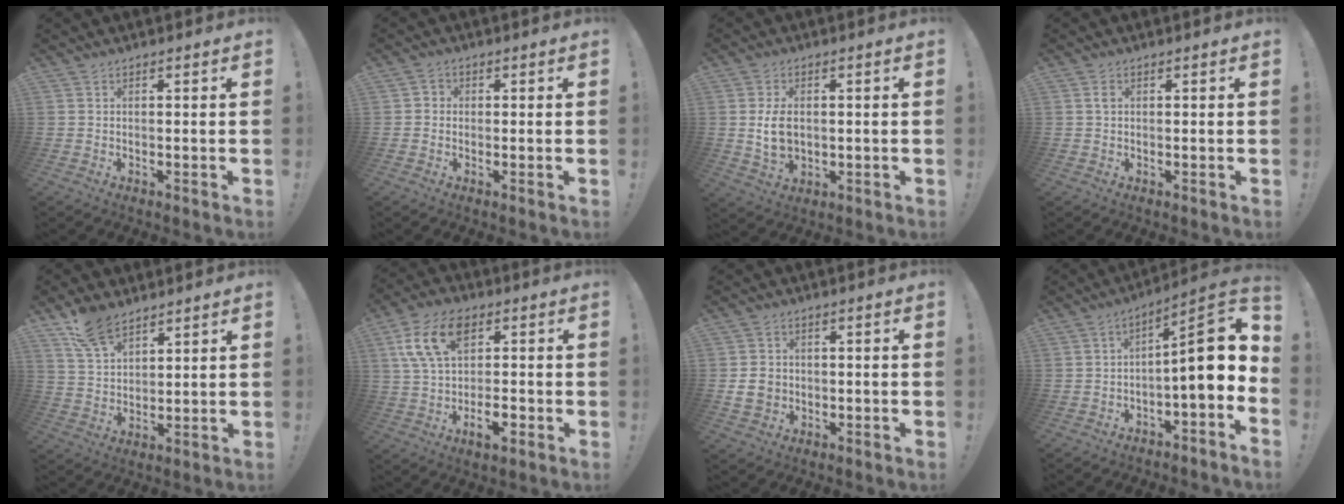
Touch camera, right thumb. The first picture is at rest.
{"total": 2.0, "force": [-0.8, 1.6, 0.8], "torque": [-0.018, 0.011, -0.013]}
{"total": 7.6, "force": [0.3, 5.0, 5.7], "torque": [-0.105, -0.005, 0.001]}
{"total": 1.1, "force": [0.2, 0.6, 0.9], "torque": [-0.020, 0.004, 0.002]}
{"total": 9.8, "force": [7.3, 4.8, 4.5], "torque": [-0.086, -0.036, 0.142]}
{"total": 14.5, "force": [0.6, 8.9, 11.4], "torque": [-0.206, 0.006, 0.012]}
{"total": 5.9, "force": [-0.6, 5.1, 2.8], "torque": [-0.040, 0.008, -0.011]}
{"total": 13.2, "force": [0.4, 3.7, 12.7], "torque": [-0.184, 0.003, 0.002]}